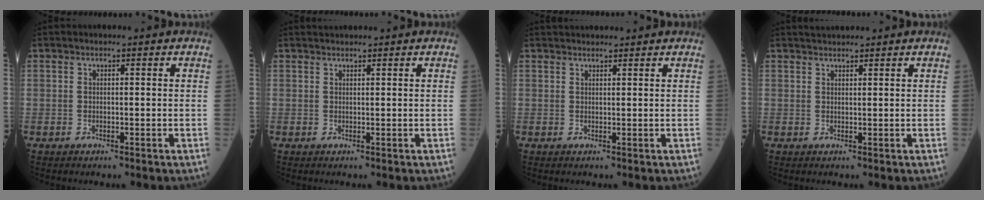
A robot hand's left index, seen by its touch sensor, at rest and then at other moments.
{"total": 1.0, "force": [1.0, 0.0, 0.2], "torque": [-0.006, 0.016, 0.023]}
{"total": 4.0, "force": [3.9, 0.5, 1.1], "torque": [-0.010, 0.033, 0.054]}
{"total": 1.8, "force": [1.8, 0.1, 0.4], "torque": [-0.010, 0.020, 0.034]}